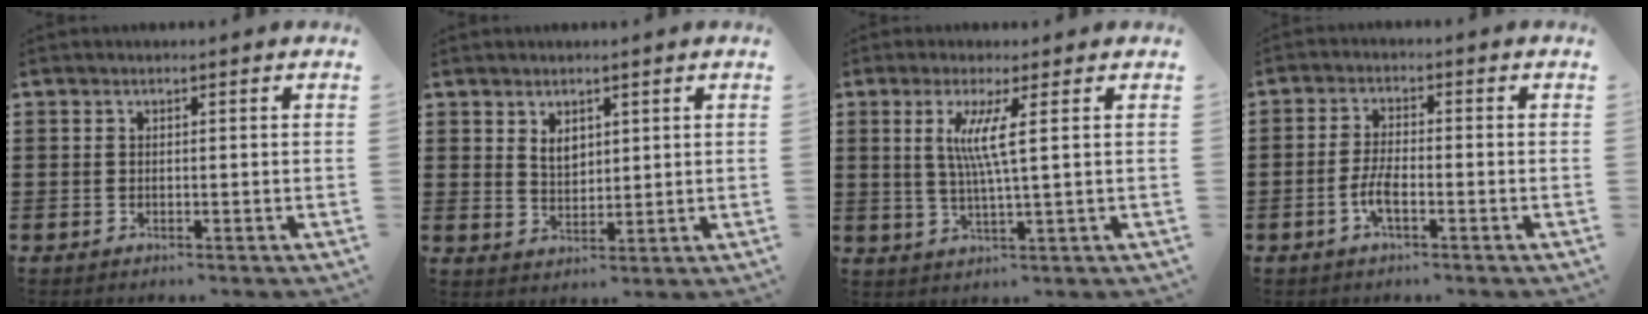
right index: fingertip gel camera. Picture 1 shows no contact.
{"total": 2.9, "force": [1.7, 1.8, 1.4], "torque": [-0.034, 0.004, 0.032]}
{"total": 5.3, "force": [1.2, -0.5, 5.1], "torque": [-0.103, -0.009, 0.016]}
{"total": 4.0, "force": [-1.6, 1.1, 3.5], "torque": [-0.081, -0.004, -0.036]}